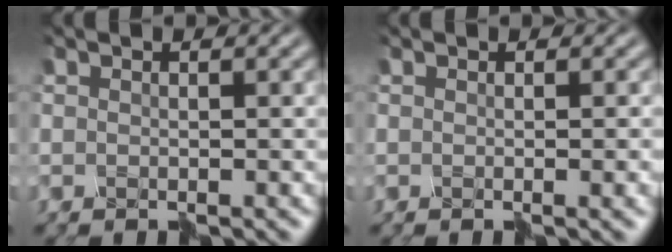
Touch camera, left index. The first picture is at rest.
{"total": 0.8, "force": [-0.1, -0.2, 0.8], "torque": [-0.008, -0.003, 0.000]}